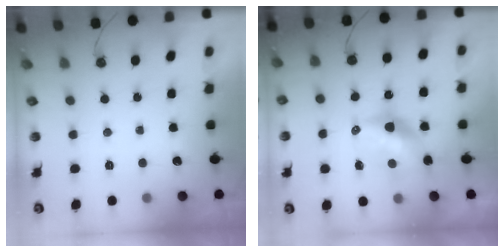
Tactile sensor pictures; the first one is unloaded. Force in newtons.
{"total": 10.5, "press": 10.5, "slide": 1.0}